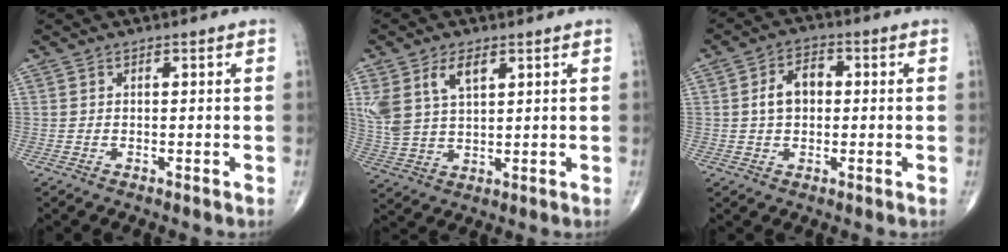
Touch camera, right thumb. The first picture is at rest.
{"total": 8.9, "force": [4.1, 4.8, 6.4], "torque": [-0.131, -0.006, 0.087]}
{"total": 6.1, "force": [0.4, 4.2, 4.4], "torque": [-0.069, 0.019, 0.001]}